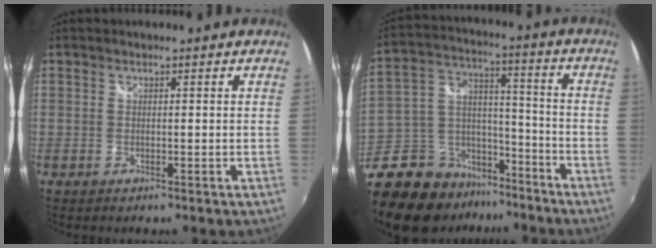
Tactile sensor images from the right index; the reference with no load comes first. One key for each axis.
{"total": 20.8, "fx": -15.1, "fy": 11.6, "fz": 8.4, "tx": -0.203, "ty": 0.038, "tz": -0.234}